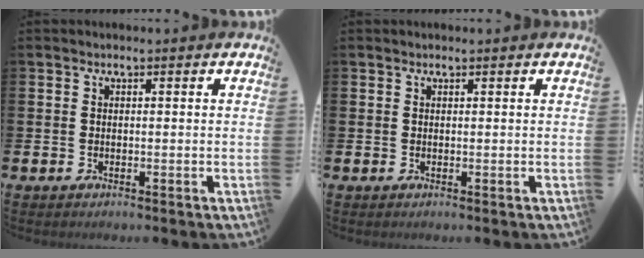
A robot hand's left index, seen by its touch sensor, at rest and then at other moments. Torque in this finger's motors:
{"motor_torque": [-0.46, -0.55, -0.68, -0.02]}